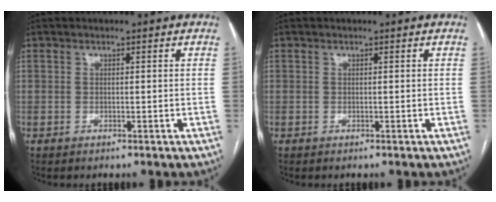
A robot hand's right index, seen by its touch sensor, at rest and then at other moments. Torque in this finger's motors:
{"motor_torque": [0.00, 0.00, 0.00, 0.00]}